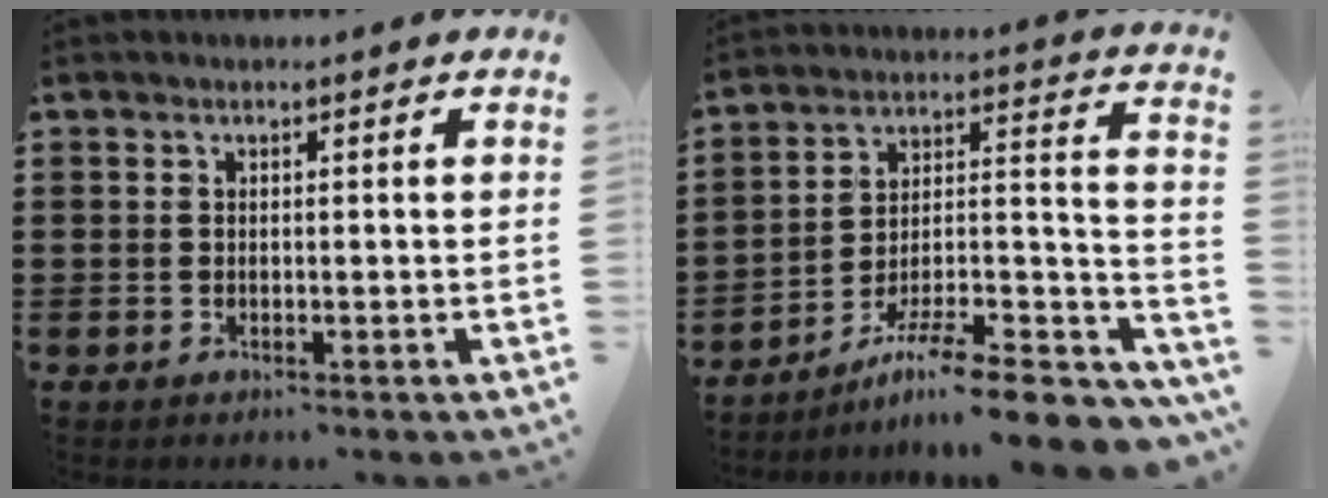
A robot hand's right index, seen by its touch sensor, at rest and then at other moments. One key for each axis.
{"total": 10.3, "fx": -7.8, "fy": 1.2, "fz": 6.6, "tx": -0.096, "ty": 0.011, "tz": -0.144}